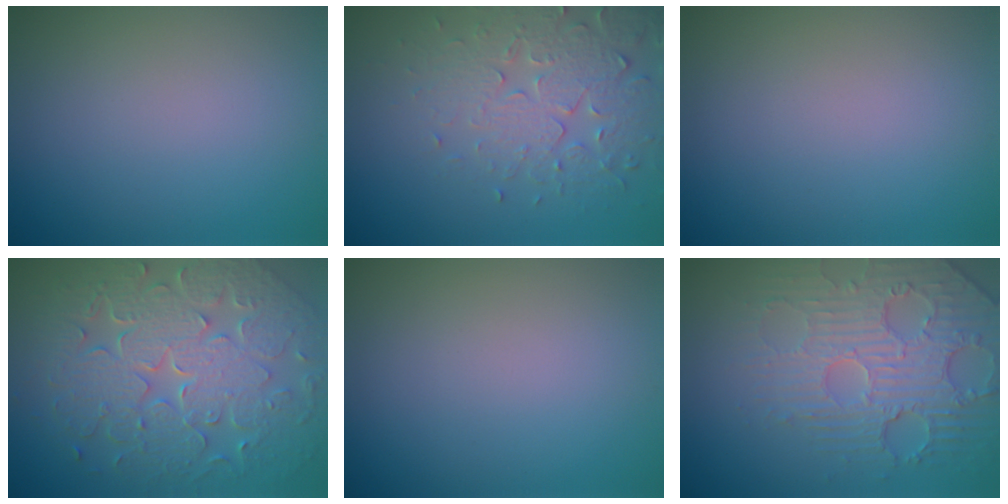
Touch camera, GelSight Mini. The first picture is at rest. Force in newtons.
{"total": 4.2, "press": 4.2, "slide": 0.5}
{"total": 0.0}
{"total": 9.6, "press": 6.9, "slide": 6.6}
{"total": 0.0}
{"total": 4.5, "press": 4.2, "slide": 1.6}